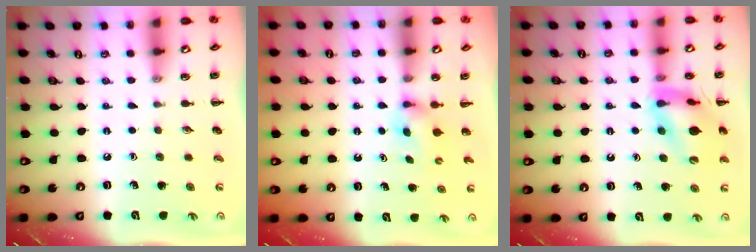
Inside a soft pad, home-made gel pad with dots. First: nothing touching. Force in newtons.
{"total": 2.9, "press": 2.8, "slide": 1.0}
{"total": 14.5, "press": 14.4, "slide": 1.7}